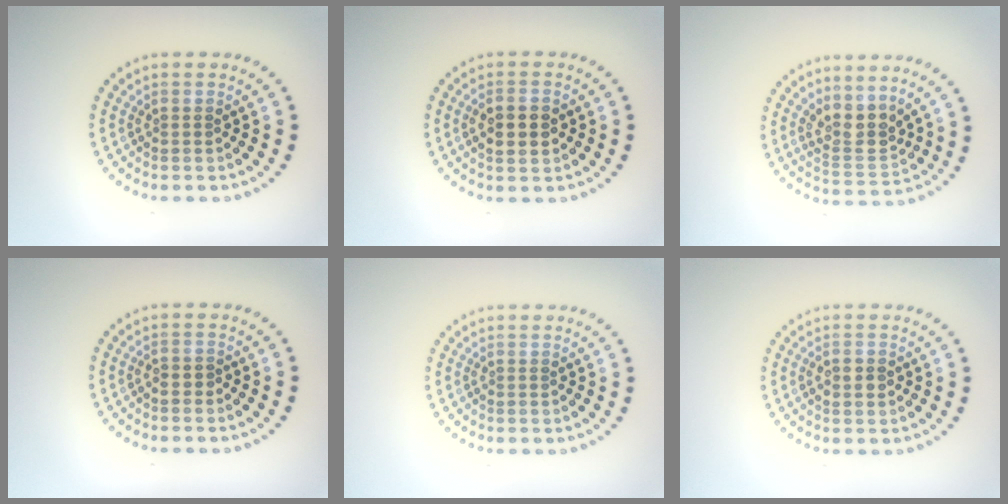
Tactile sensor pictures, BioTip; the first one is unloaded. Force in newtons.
{"total": 2.8, "press": 2.8, "slide": 0.2}
{"total": 3.2, "press": 2.7, "slide": 1.7}
{"total": 0.6, "press": 0.5, "slide": 0.4}
{"total": 0.0}
{"total": 2.1, "press": 2.1, "slide": 0.2}